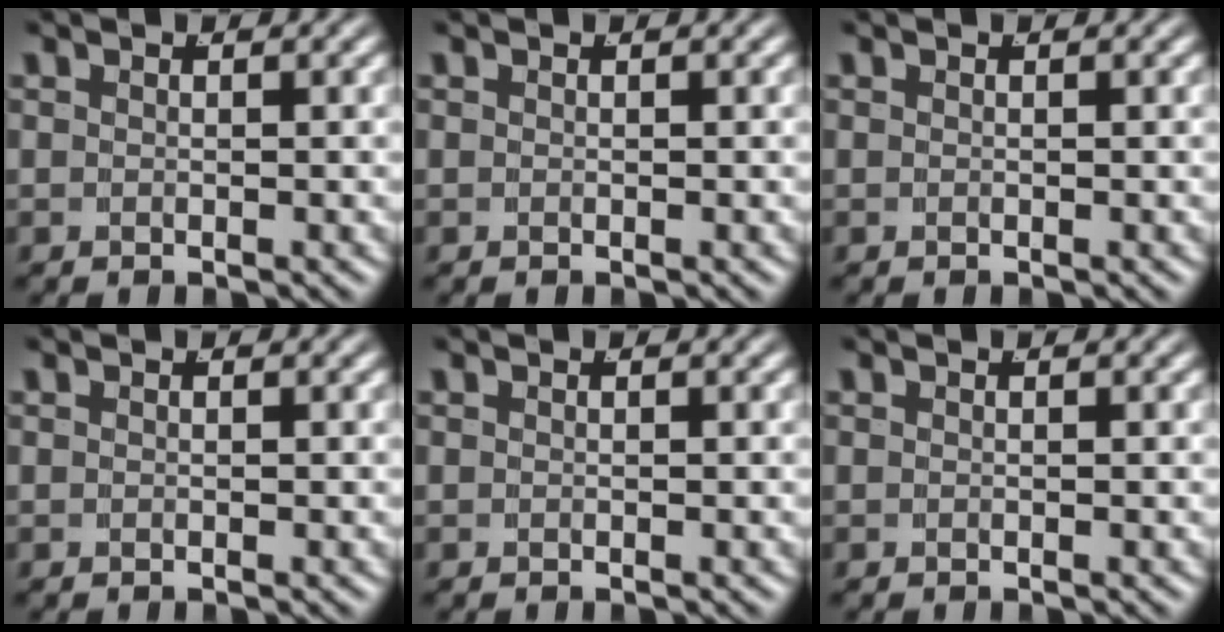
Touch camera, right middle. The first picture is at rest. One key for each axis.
{"total": 0.0}
{"total": 0.0}
{"total": 0.0}
{"total": 0.0}
{"total": 0.0}